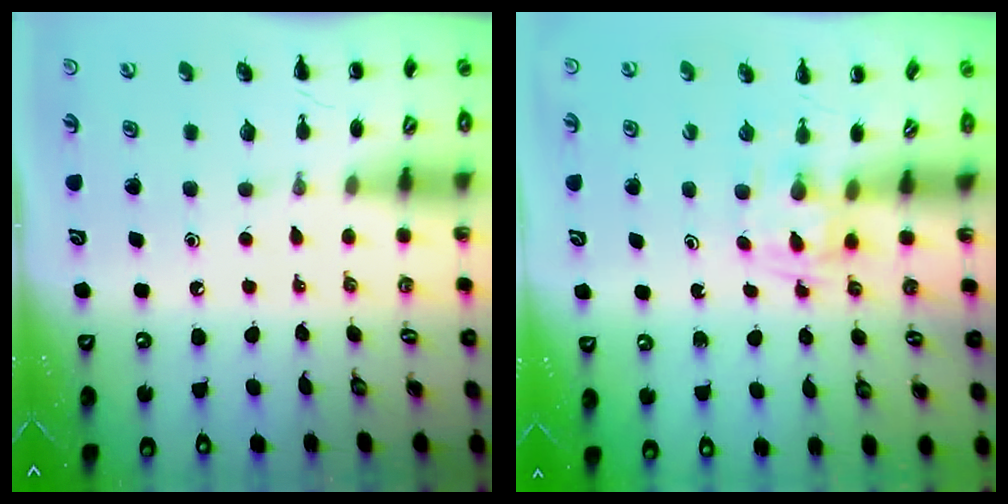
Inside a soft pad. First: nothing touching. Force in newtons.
{"total": 2.5, "press": 2.1, "slide": 1.2}